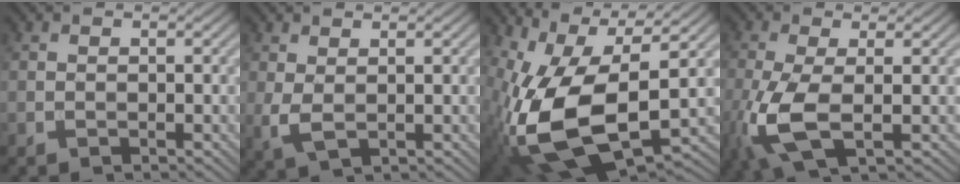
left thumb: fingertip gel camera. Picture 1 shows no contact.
{"total": 2.5, "force": [0.7, 1.0, 2.2], "torque": [-0.061, 0.001, 0.015]}
{"total": 18.0, "force": [-1.7, 9.3, 15.4], "torque": [-0.316, -0.041, -0.016]}
{"total": 8.2, "force": [-1.8, 3.0, 7.4], "torque": [-0.187, -0.013, -0.036]}